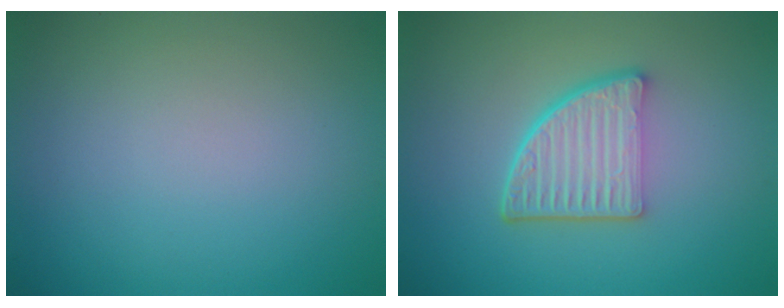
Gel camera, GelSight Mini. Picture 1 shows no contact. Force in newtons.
{"total": 5.3, "press": 3.9, "slide": 3.7}